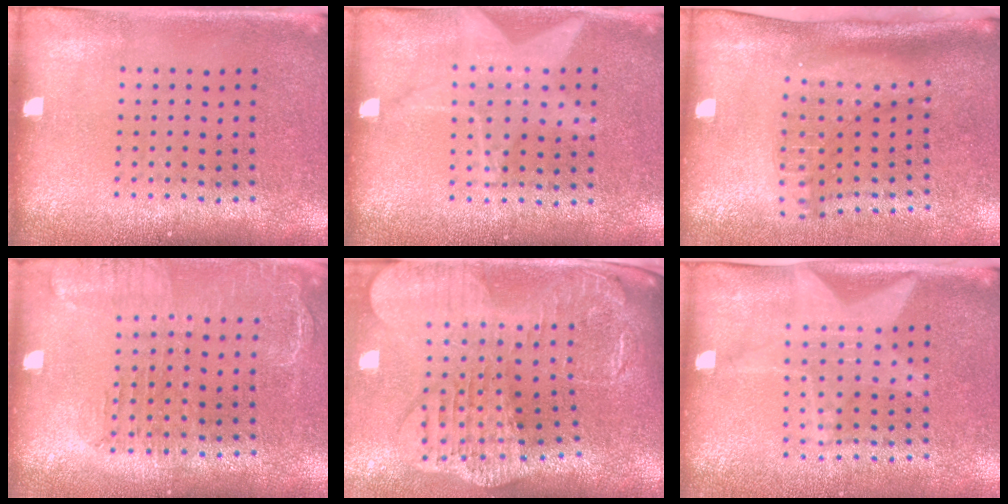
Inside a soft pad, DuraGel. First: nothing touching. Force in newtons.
{"total": 1.1, "press": 1.0, "slide": 0.4}
{"total": 2.1, "press": 1.4, "slide": 1.6}
{"total": 1.7, "press": 1.4, "slide": 0.8}
{"total": 3.3, "press": 2.6, "slide": 2.0}
{"total": 1.8, "press": 1.5, "slide": 1.0}